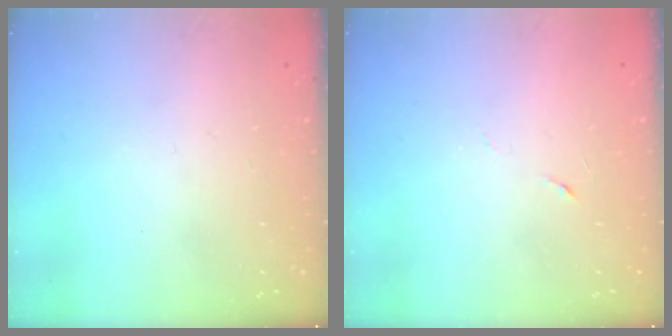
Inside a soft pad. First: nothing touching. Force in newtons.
{"total": 2.9, "press": 2.7, "slide": 1.0}